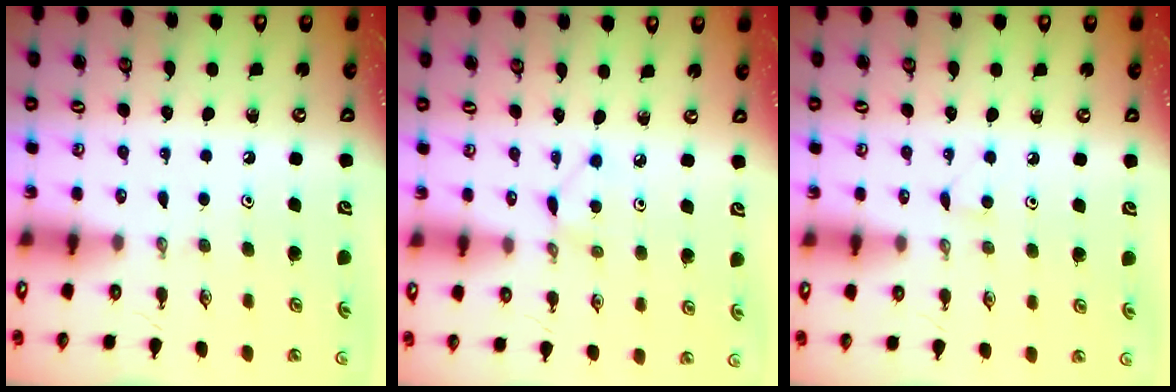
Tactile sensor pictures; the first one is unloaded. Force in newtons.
{"total": 4.1, "press": 4.1, "slide": 0.4}
{"total": 3.5, "press": 3.5, "slide": 0.3}